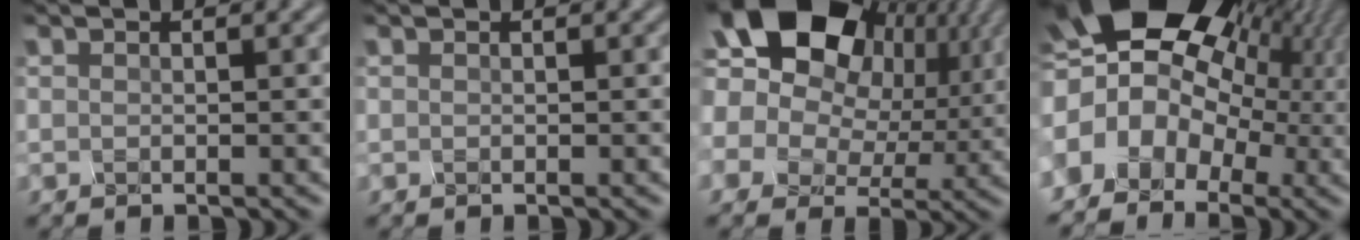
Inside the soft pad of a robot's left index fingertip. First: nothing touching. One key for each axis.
{"total": 0.0}
{"total": 14.0, "fx": 5.0, "fy": 9.8, "fz": 8.6, "tx": -0.180, "ty": 0.018, "tz": 0.113}
{"total": 13.4, "fx": 1.3, "fy": 10.3, "fz": 8.5, "tx": -0.178, "ty": 0.004, "tz": 0.059}